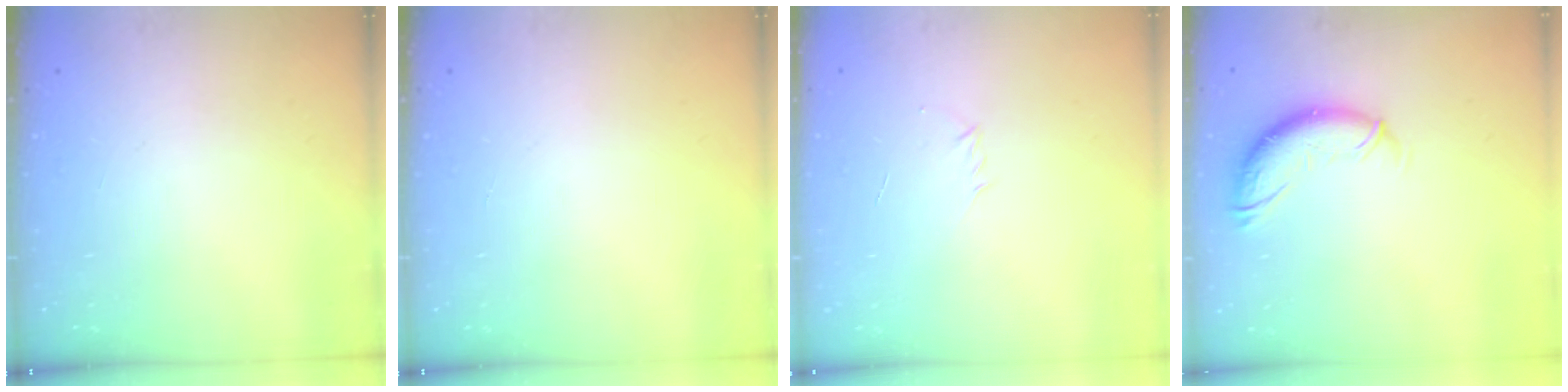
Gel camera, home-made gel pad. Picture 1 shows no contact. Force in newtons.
{"total": 0.0}
{"total": 2.9, "press": 2.8, "slide": 0.8}
{"total": 10.7, "press": 10.6, "slide": 1.5}